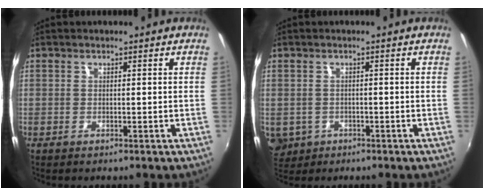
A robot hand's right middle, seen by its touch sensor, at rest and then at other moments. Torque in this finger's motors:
{"motor_torque": [0.16, -0.21, 0.00, 0.01]}